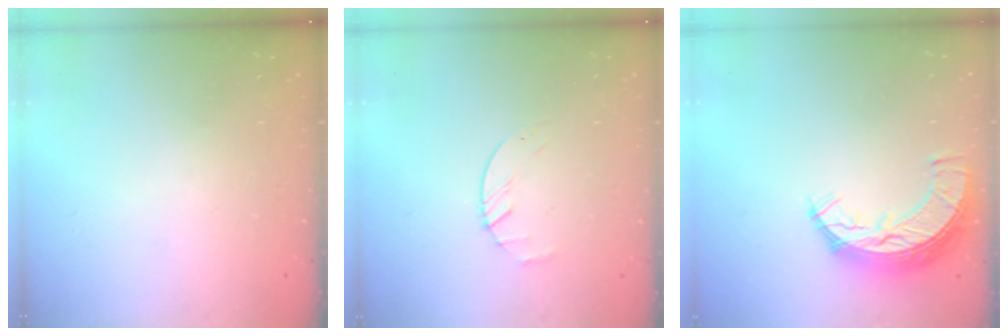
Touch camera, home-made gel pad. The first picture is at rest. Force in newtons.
{"total": 2.2, "press": 2.2, "slide": 0.3}
{"total": 9.6, "press": 9.6, "slide": 0.8}